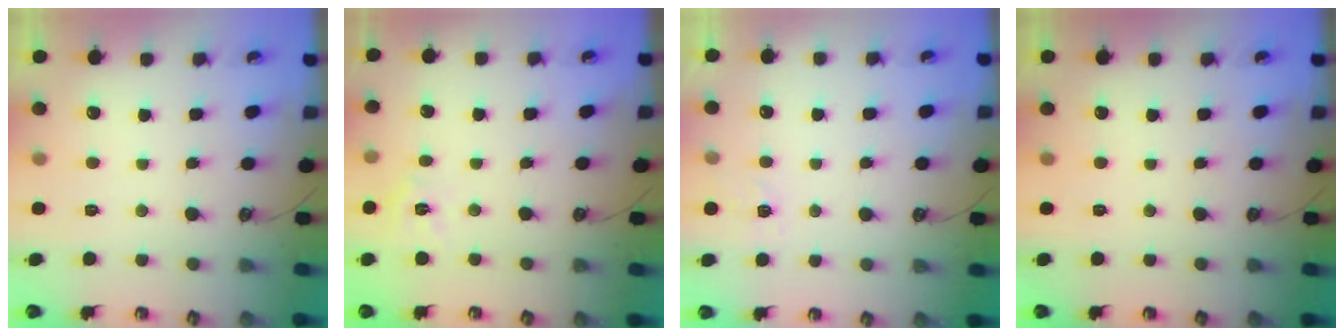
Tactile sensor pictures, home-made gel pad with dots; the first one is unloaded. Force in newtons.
{"total": 5.5, "press": 5.4, "slide": 0.6}
{"total": 3.3, "press": 3.2, "slide": 0.6}
{"total": 0.0}